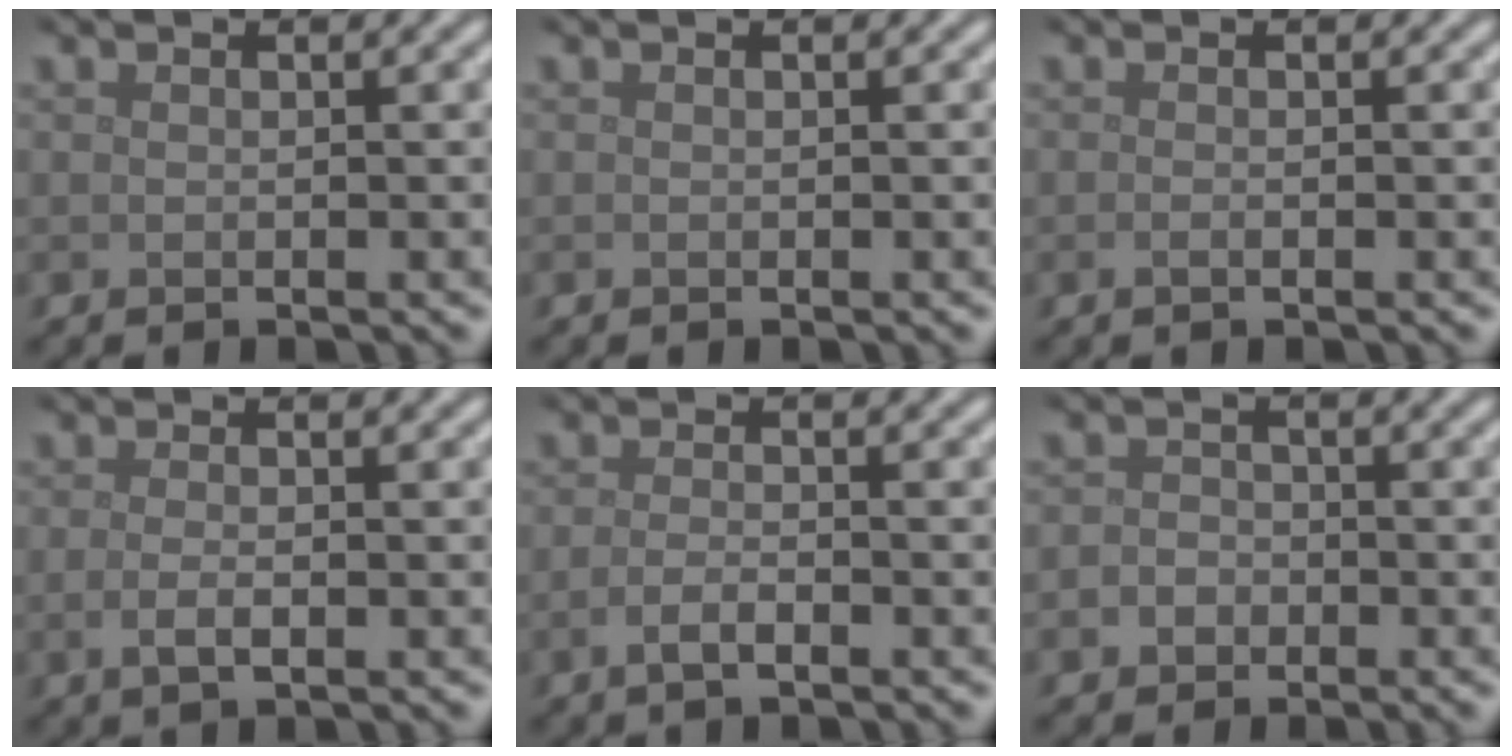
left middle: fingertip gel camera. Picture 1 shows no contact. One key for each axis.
{"total": 0.0}
{"total": 0.6, "fx": -0.2, "fy": 0.2, "fz": 0.6, "tx": -0.009, "ty": -0.003, "tz": -0.006}
{"total": 1.8, "fx": -0.4, "fy": 0.7, "fz": 1.6, "tx": -0.035, "ty": -0.006, "tz": -0.009}
{"total": 1.8, "fx": -0.8, "fy": 0.6, "fz": 1.5, "tx": -0.032, "ty": -0.001, "tz": -0.019}
{"total": 1.9, "fx": -0.7, "fy": 1.7, "fz": 0.7, "tx": 0.005, "ty": 0.001, "tz": -0.017}